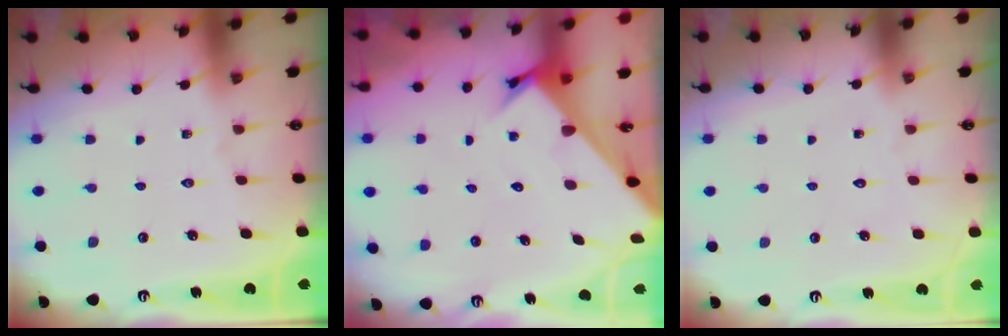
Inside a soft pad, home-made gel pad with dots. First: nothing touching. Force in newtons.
{"total": 2.8, "press": 2.8, "slide": 0.1}
{"total": 1.5, "press": 1.5, "slide": 0.1}